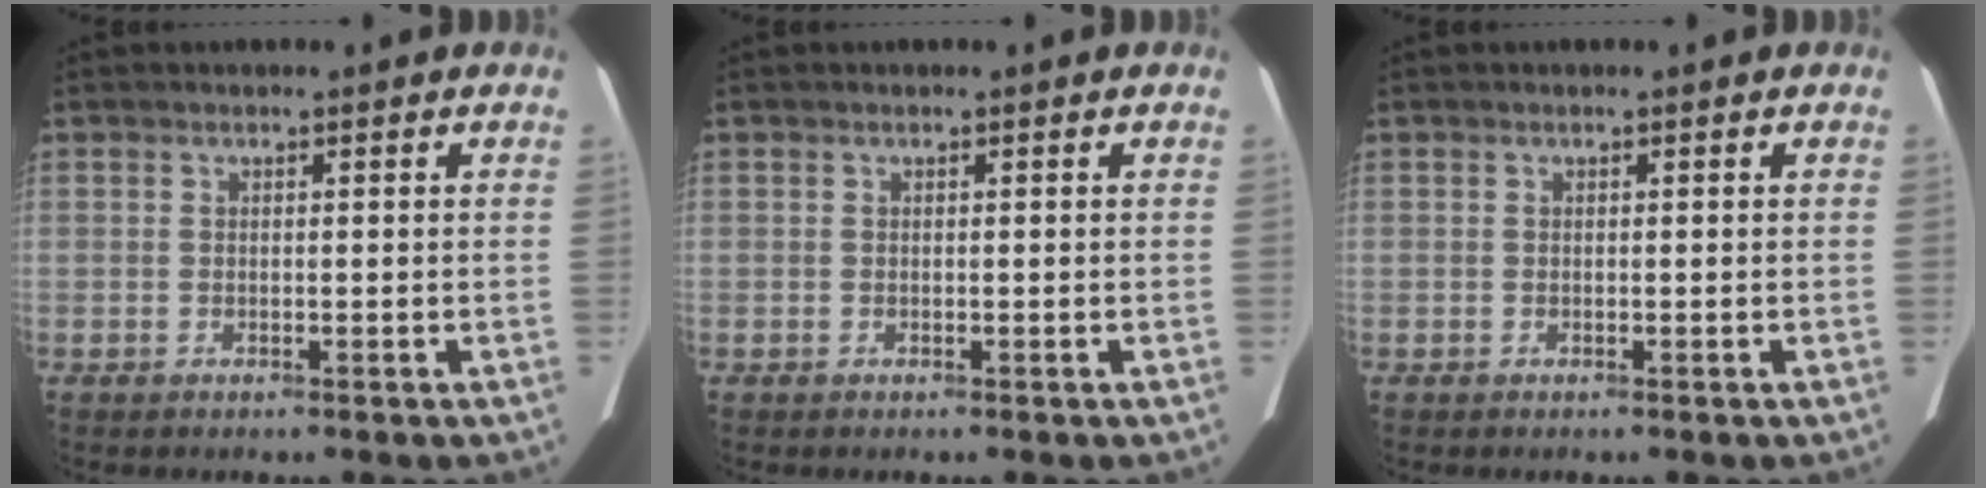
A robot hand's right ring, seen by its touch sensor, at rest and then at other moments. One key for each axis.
{"total": 0.0}
{"total": 0.0}